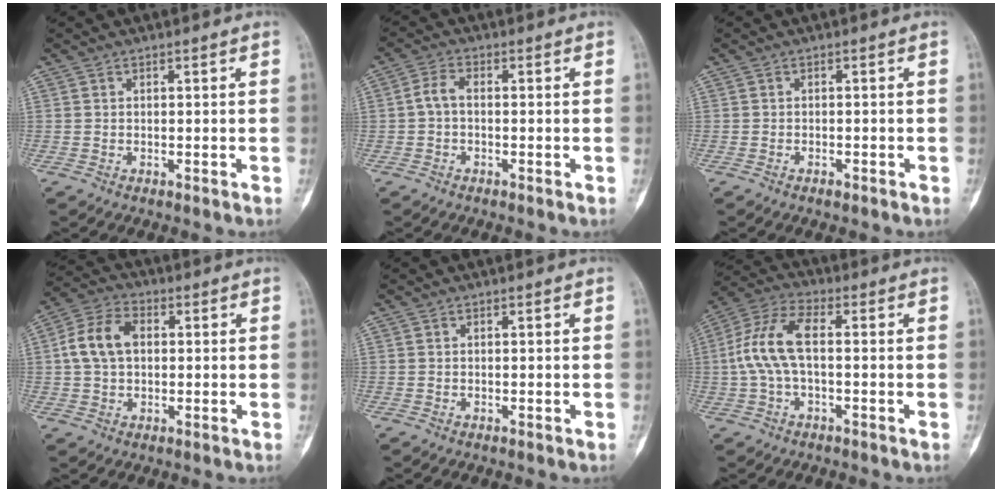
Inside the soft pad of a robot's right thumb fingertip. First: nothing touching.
{"total": 3.3, "force": [-0.5, 1.9, 2.6], "torque": [-0.051, 0.012, -0.016]}
{"total": 1.1, "force": [-0.8, 0.5, 0.4], "torque": [-0.007, 0.005, -0.013]}
{"total": 9.3, "force": [1.0, 6.4, 6.7], "torque": [-0.124, 0.023, 0.013]}
{"total": 0.0}
{"total": 10.3, "force": [-0.1, 4.8, 9.1], "torque": [-0.205, 0.034, -0.005]}